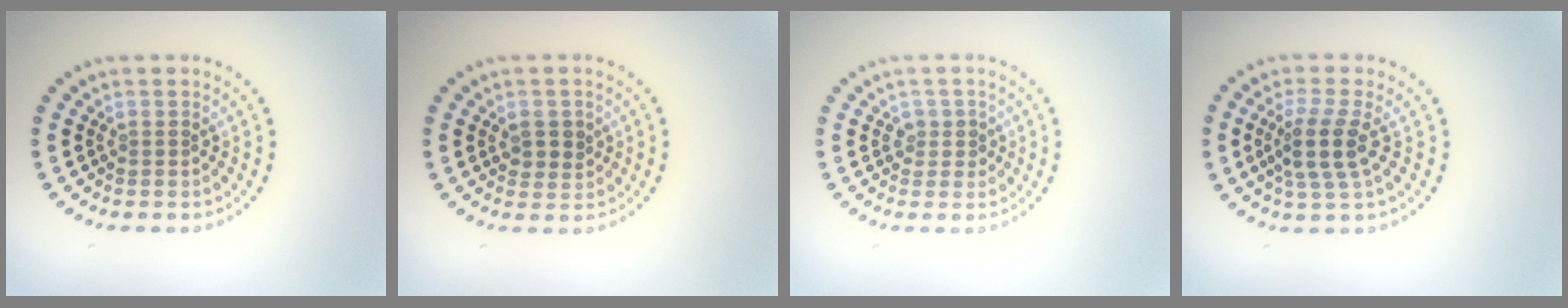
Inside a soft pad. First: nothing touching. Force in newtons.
{"total": 2.0, "press": 1.9, "slide": 0.5}
{"total": 1.5, "press": 1.3, "slide": 0.8}
{"total": 3.5, "press": 2.8, "slide": 2.0}